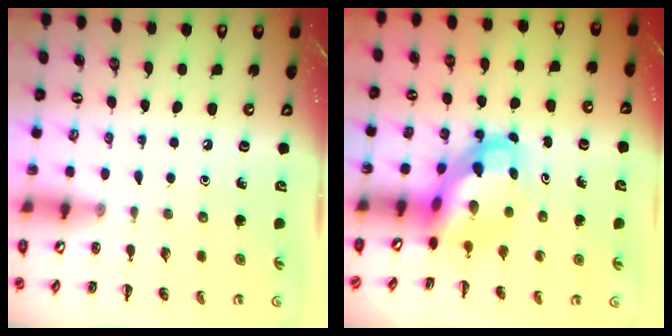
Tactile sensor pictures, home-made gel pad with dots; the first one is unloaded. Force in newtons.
{"total": 5.0, "press": 4.8, "slide": 1.1}